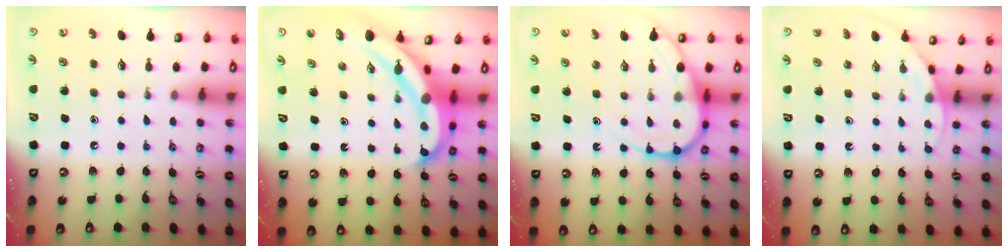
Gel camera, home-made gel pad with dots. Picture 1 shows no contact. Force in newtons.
{"total": 8.5, "press": 8.5, "slide": 1.0}
{"total": 9.7, "press": 9.7, "slide": 0.9}
{"total": 3.7, "press": 3.7, "slide": 0.1}